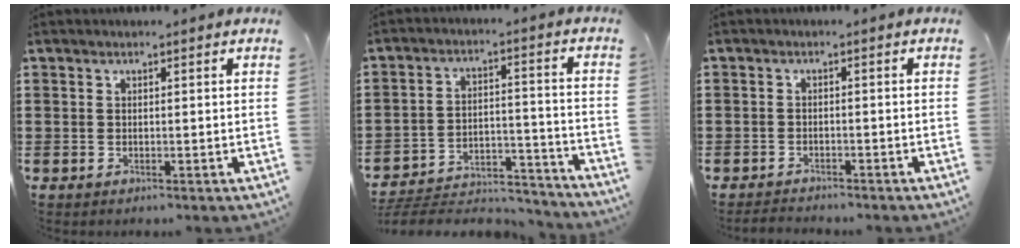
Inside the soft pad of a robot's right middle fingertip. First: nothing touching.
{"total": 5.6, "force": [-5.4, 1.1, 1.1], "torque": [-0.024, 0.007, -0.109]}
{"total": 2.0, "force": [-2.0, 0.4, -0.3], "torque": [0.000, 0.000, -0.045]}